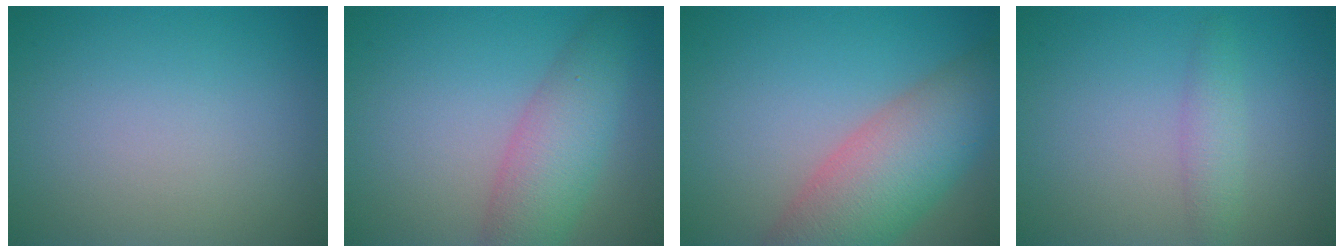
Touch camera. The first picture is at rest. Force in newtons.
{"total": 5.3, "press": 5.3, "slide": 0.2}
{"total": 8.3, "press": 8.3, "slide": 0.4}
{"total": 1.9, "press": 1.9, "slide": 0.1}